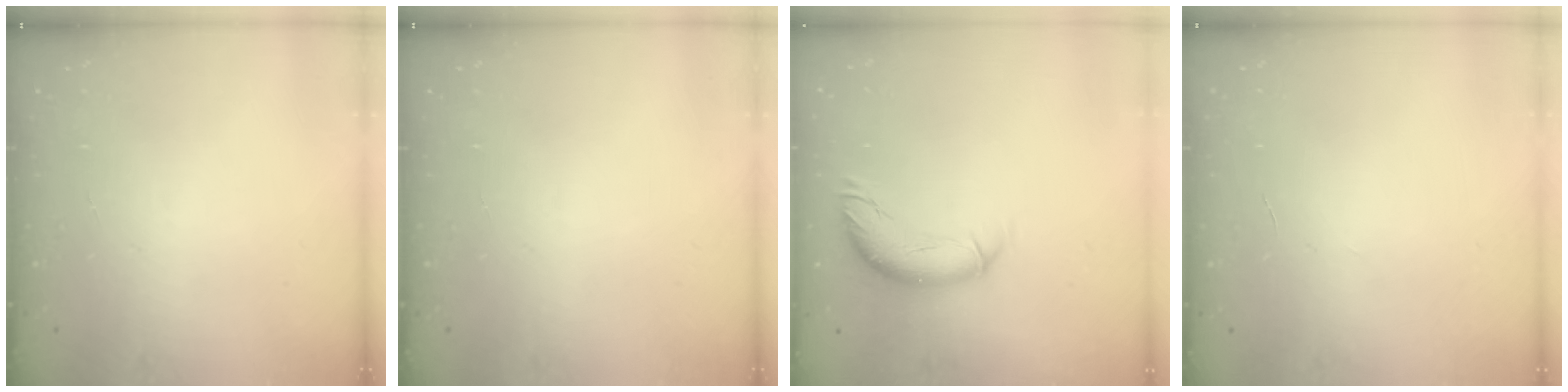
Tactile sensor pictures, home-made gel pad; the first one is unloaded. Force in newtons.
{"total": 0.0}
{"total": 10.9, "press": 10.6, "slide": 2.2}
{"total": 1.8, "press": 1.7, "slide": 0.5}